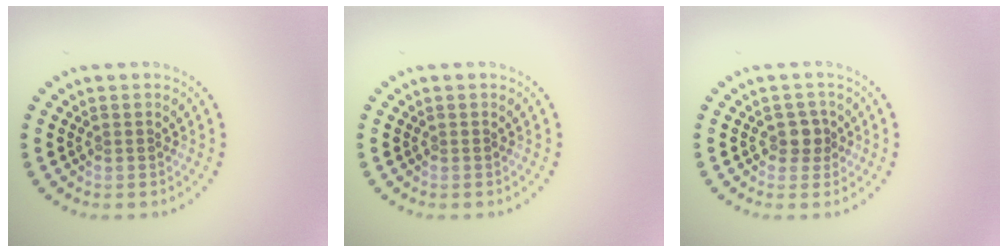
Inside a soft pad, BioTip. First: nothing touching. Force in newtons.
{"total": 0.0}
{"total": 1.7, "press": 1.5, "slide": 0.9}